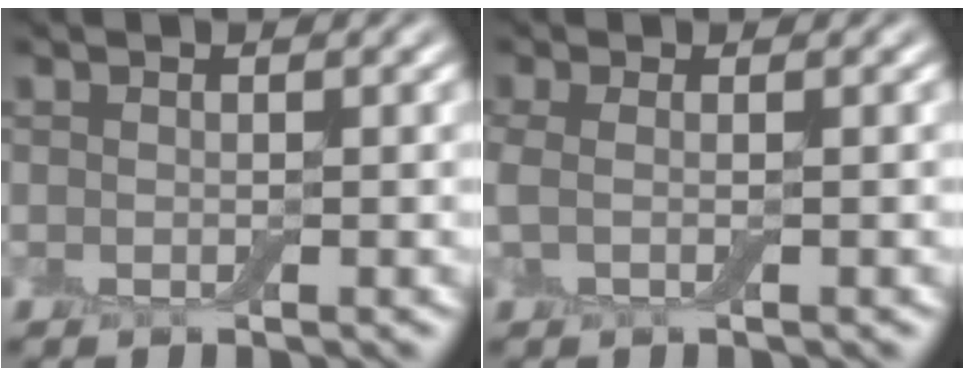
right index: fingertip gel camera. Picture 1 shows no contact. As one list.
[{"total": 1.6, "force": [0.0, 0.4, 1.5], "torque": [-0.037, 0.002, -0.004]}]